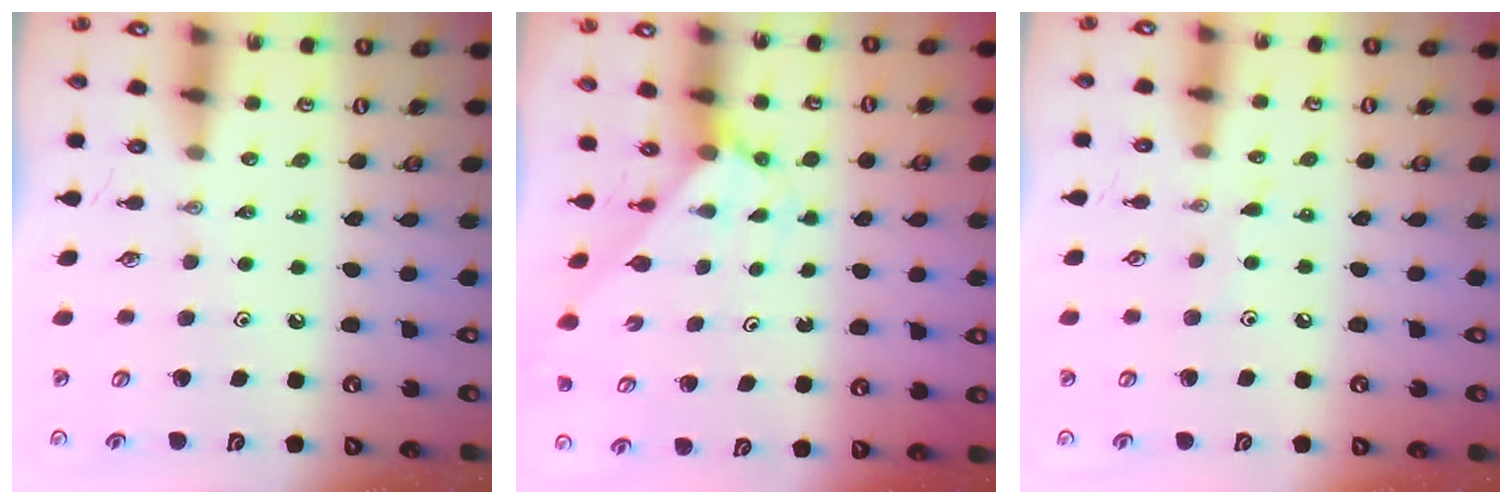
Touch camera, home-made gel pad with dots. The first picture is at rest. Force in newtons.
{"total": 2.3, "press": 2.3, "slide": 0.2}
{"total": 5.6, "press": 5.6, "slide": 0.7}